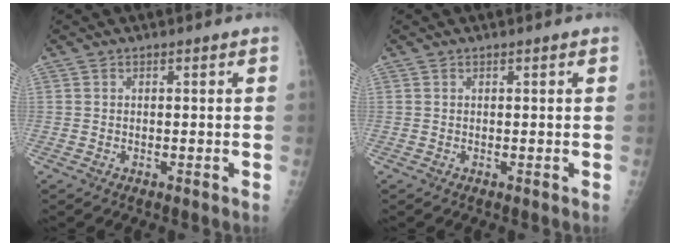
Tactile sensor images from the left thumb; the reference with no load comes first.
{"total": 0.0}